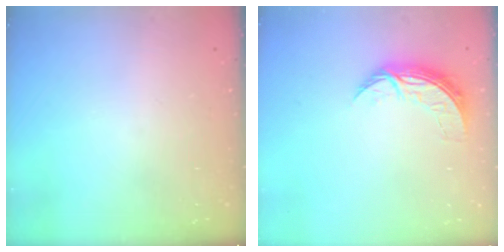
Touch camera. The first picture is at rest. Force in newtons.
{"total": 7.8, "press": 7.8, "slide": 0.3}